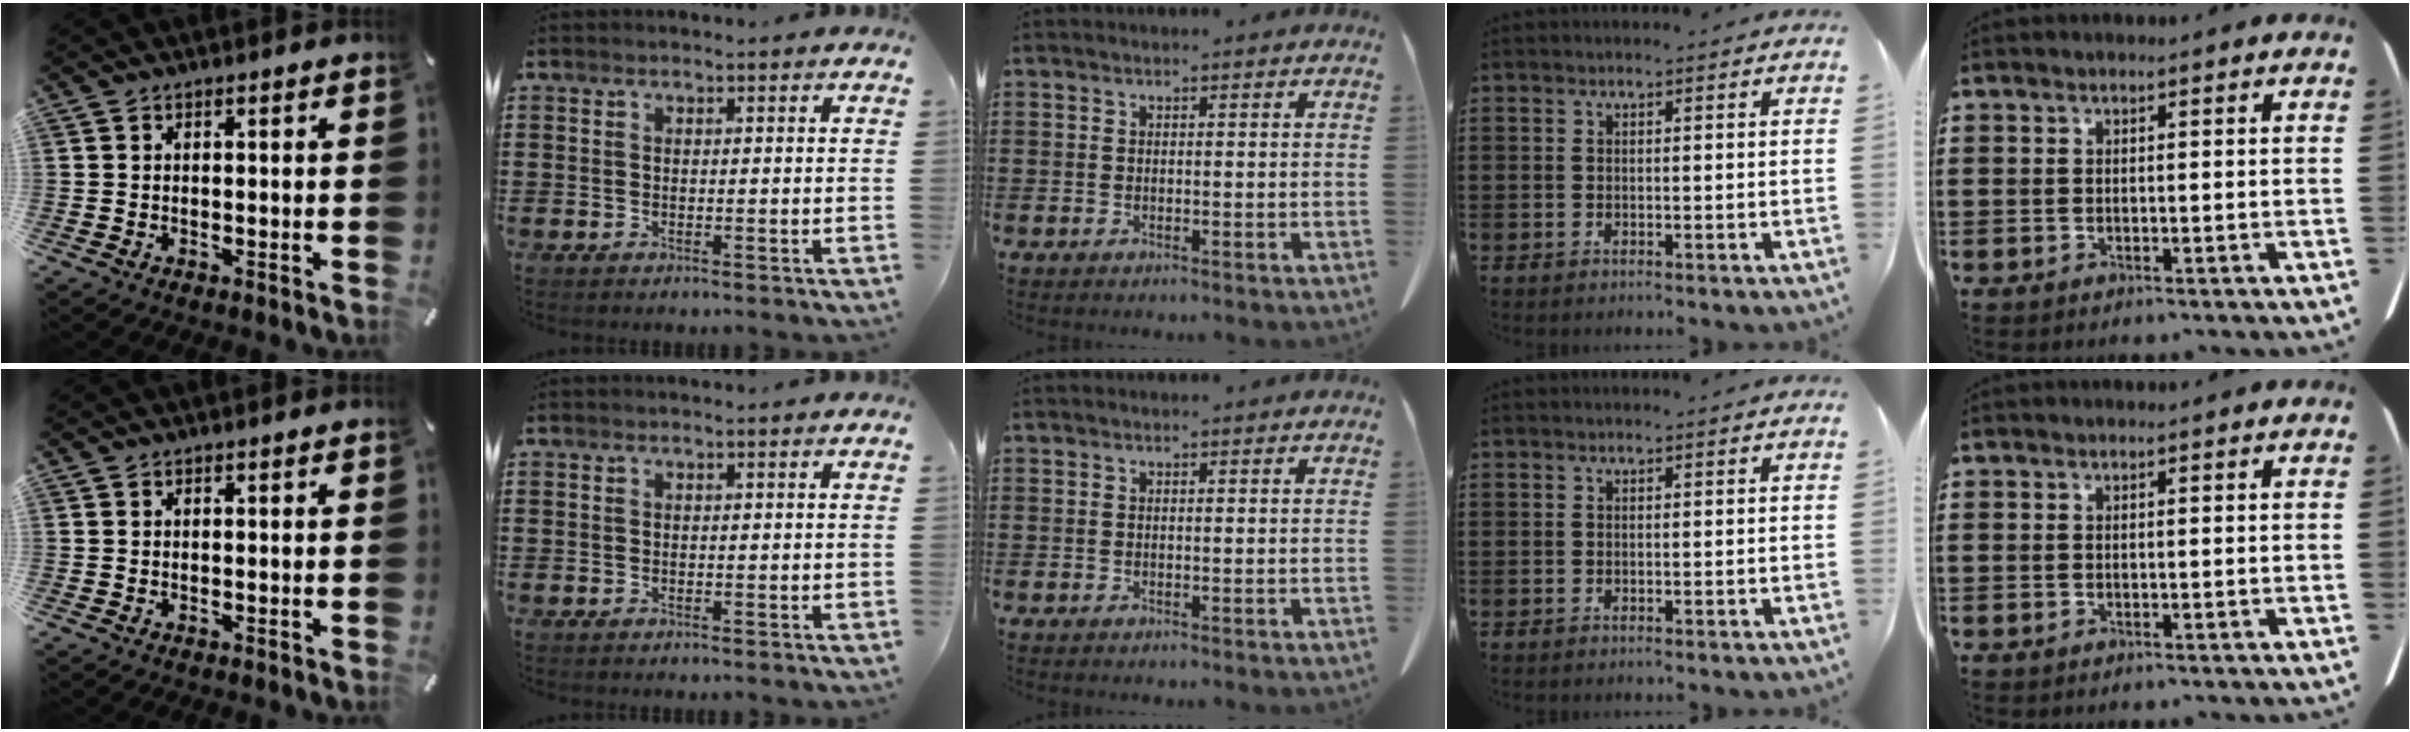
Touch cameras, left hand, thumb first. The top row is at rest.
{}